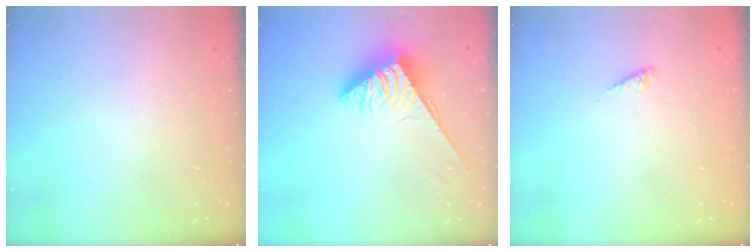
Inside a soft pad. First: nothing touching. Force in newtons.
{"total": 3.8, "press": 3.8, "slide": 0.6}
{"total": 1.8, "press": 1.8, "slide": 0.2}